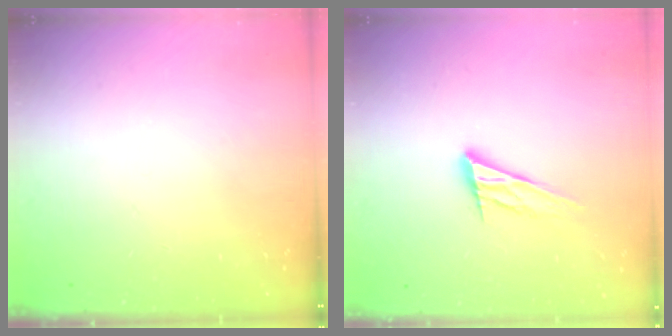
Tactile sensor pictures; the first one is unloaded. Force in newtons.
{"total": 12.7, "press": 12.4, "slide": 2.8}